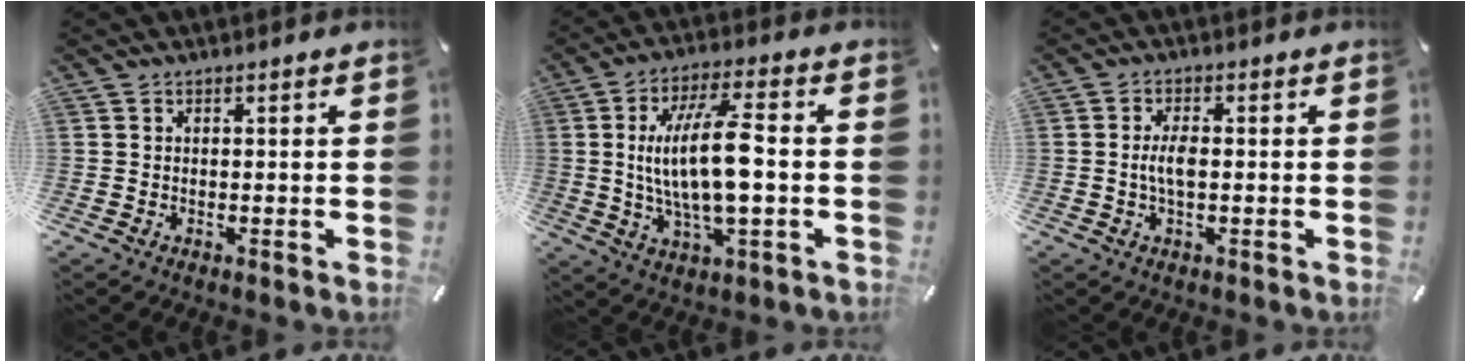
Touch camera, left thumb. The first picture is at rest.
{"total": 15.4, "force": [-0.1, 4.7, 14.7], "torque": [-0.301, -0.005, -0.011]}
{"total": 4.0, "force": [-0.2, 1.5, 3.7], "torque": [-0.082, -0.003, -0.009]}